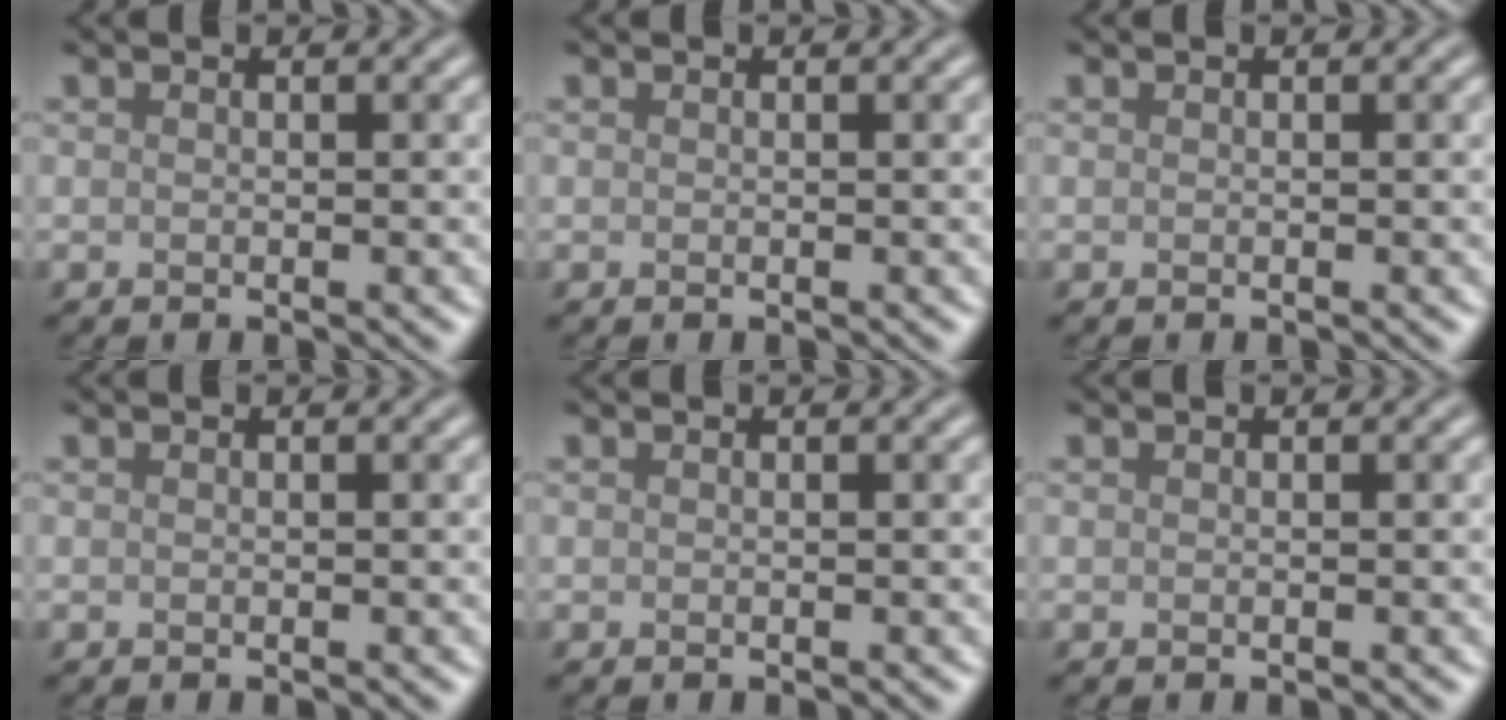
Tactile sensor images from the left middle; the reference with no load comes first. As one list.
[{"total": 0.0}, {"total": 0.0}, {"total": 0.0}, {"total": 0.0}, {"total": 0.0}]